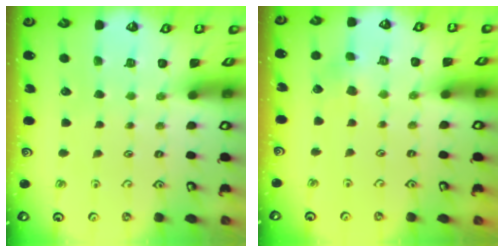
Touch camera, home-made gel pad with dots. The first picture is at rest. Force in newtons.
{"total": 3.9, "press": 3.9, "slide": 0.5}